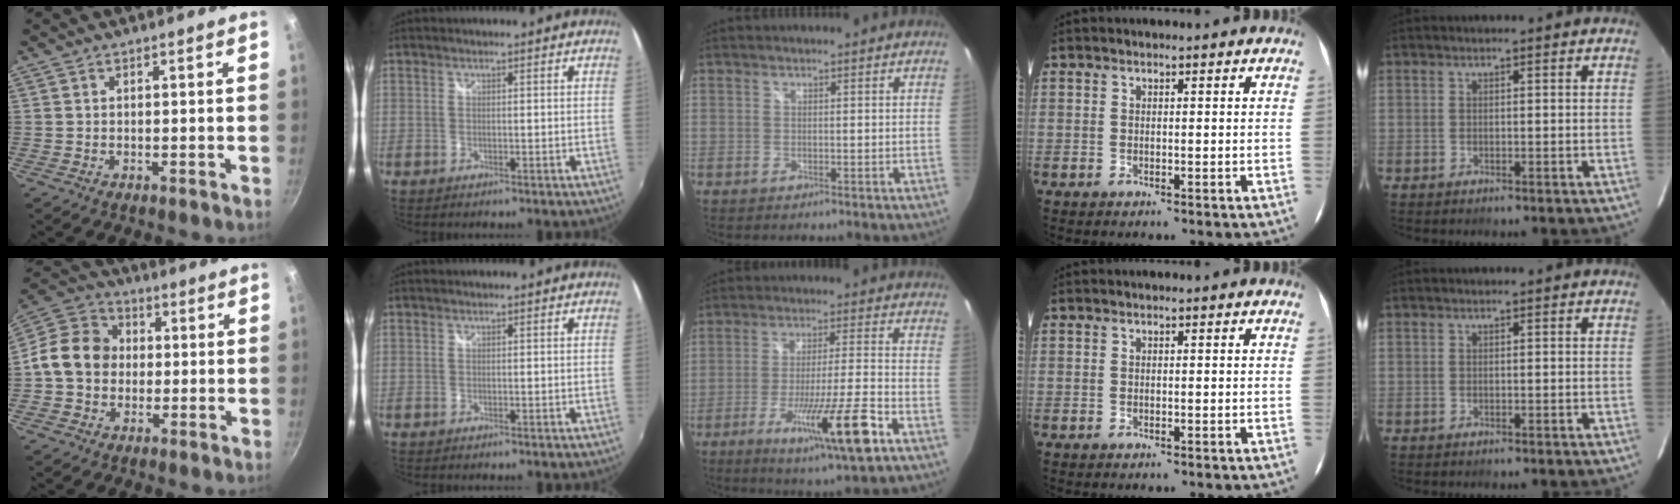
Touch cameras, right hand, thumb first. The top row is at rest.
{"thumb": {"total": 11.9, "force": [-0.4, 10.0, 6.4], "torque": [-0.082, 0.026, -0.029]}, "middle": {"total": 14.1, "force": [-7.2, 0.1, 12.1], "torque": [-0.224, -0.034, -0.123]}}